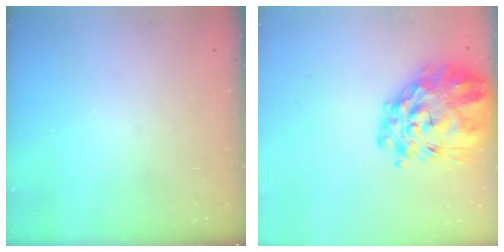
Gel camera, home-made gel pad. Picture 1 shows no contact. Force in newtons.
{"total": 15.0, "press": 14.1, "slide": 5.2}